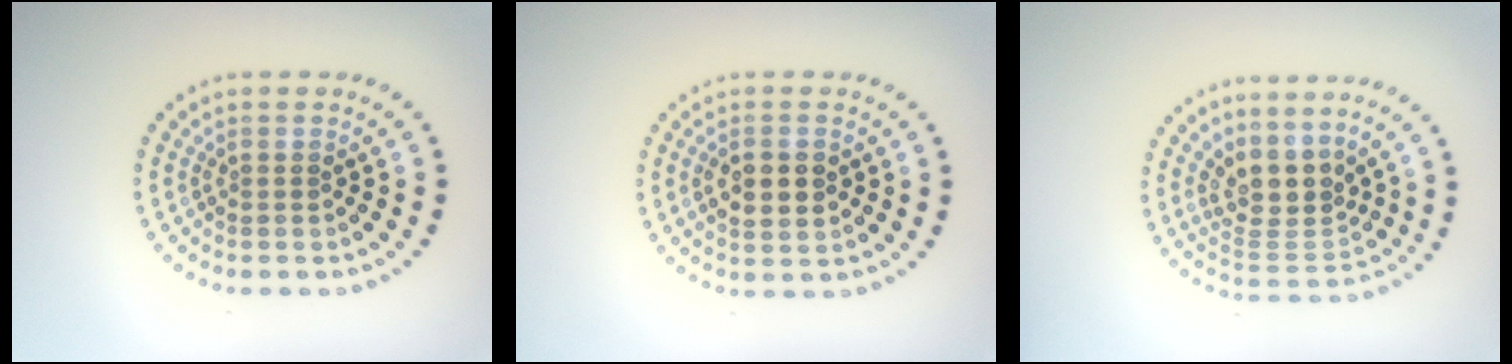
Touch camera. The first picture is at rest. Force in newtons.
{"total": 3.6, "press": 3.6, "slide": 0.3}
{"total": 3.8, "press": 3.0, "slide": 2.4}